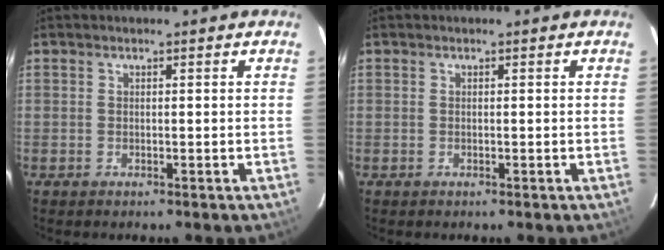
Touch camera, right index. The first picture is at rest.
{"total": 0.0}